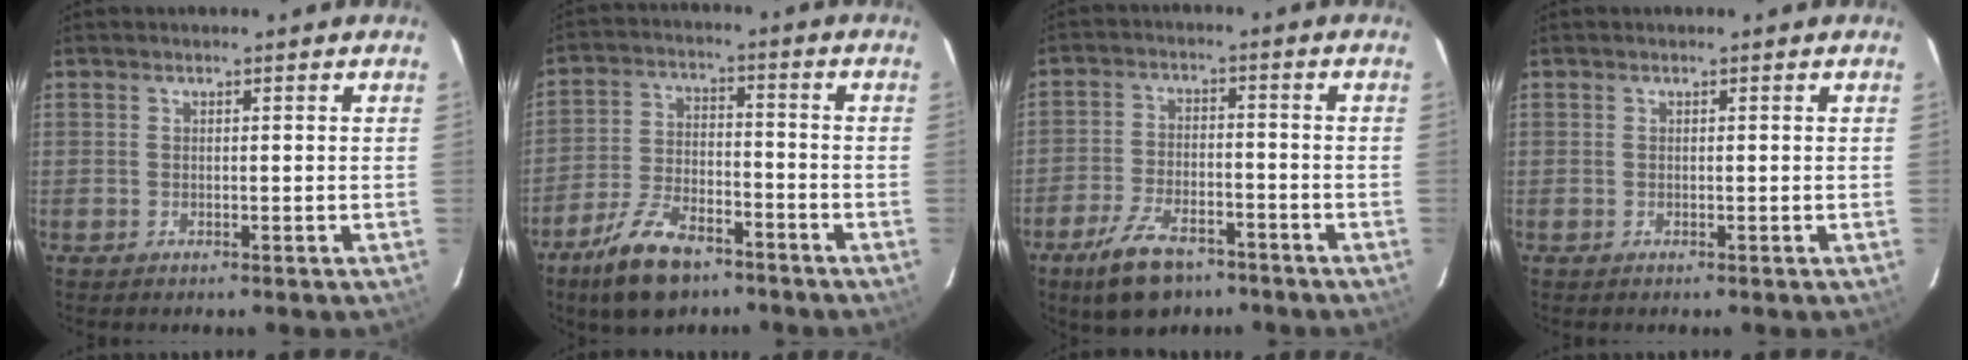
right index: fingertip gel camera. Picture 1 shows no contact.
{"total": 12.3, "force": [-8.6, 5.5, 6.9], "torque": [-0.156, -0.005, -0.153]}
{"total": 10.8, "force": [-7.5, 5.2, 5.9], "torque": [-0.137, -0.004, -0.128]}
{"total": 0.0}